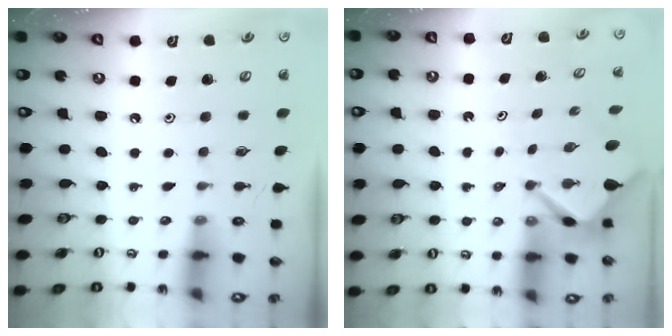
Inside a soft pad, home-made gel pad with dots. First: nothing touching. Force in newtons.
{"total": 3.2, "press": 3.2, "slide": 0.3}